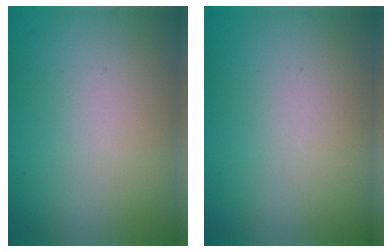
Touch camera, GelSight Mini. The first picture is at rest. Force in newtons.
{"total": 0.0}